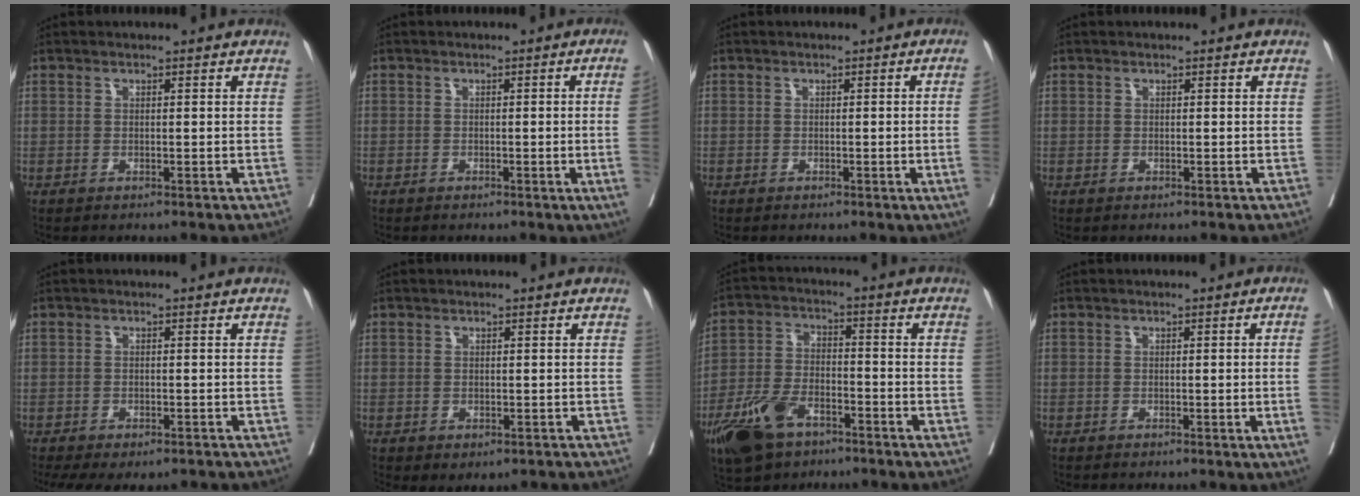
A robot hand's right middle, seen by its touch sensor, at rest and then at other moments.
{"total": 3.5, "force": [-0.6, -1.4, 3.2], "torque": [-0.038, -0.007, -0.007]}
{"total": 3.0, "force": [-0.4, -1.2, 2.7], "torque": [-0.033, -0.005, -0.003]}
{"total": 0.0}
{"total": 9.6, "force": [-7.3, 4.1, 4.7], "torque": [-0.089, -0.008, -0.097]}
{"total": 3.1, "force": [-2.1, 1.8, 1.6], "torque": [-0.013, -0.005, -0.025]}
{"total": 10.8, "force": [-6.6, 5.3, 6.8], "torque": [-0.147, -0.007, -0.123]}
{"total": 2.9, "force": [-0.4, -1.1, 2.7], "torque": [-0.032, -0.005, -0.004]}